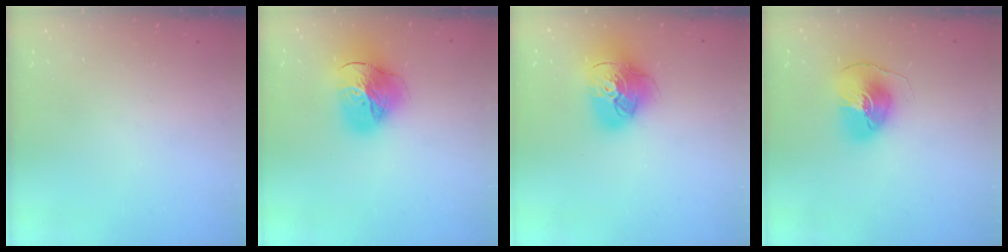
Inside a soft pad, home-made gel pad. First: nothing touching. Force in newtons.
{"total": 23.3, "press": 23.2, "slide": 2.4}
{"total": 17.7, "press": 17.5, "slide": 2.2}
{"total": 9.9, "press": 9.9, "slide": 1.3}